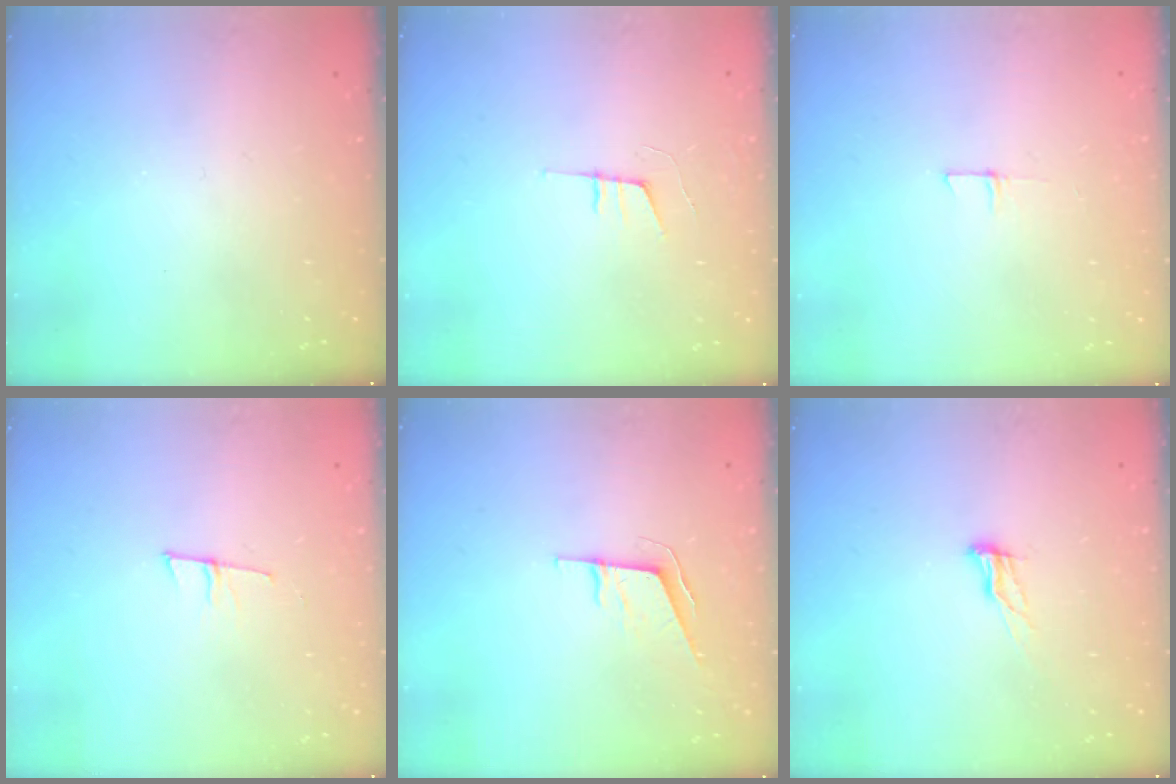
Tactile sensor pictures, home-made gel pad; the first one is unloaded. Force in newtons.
{"total": 6.1, "press": 5.2, "slide": 3.1}
{"total": 5.1, "press": 5.1, "slide": 0.4}
{"total": 6.3, "press": 5.6, "slide": 2.9}
{"total": 5.8, "press": 5.2, "slide": 2.6}
{"total": 7.9, "press": 7.6, "slide": 2.2}